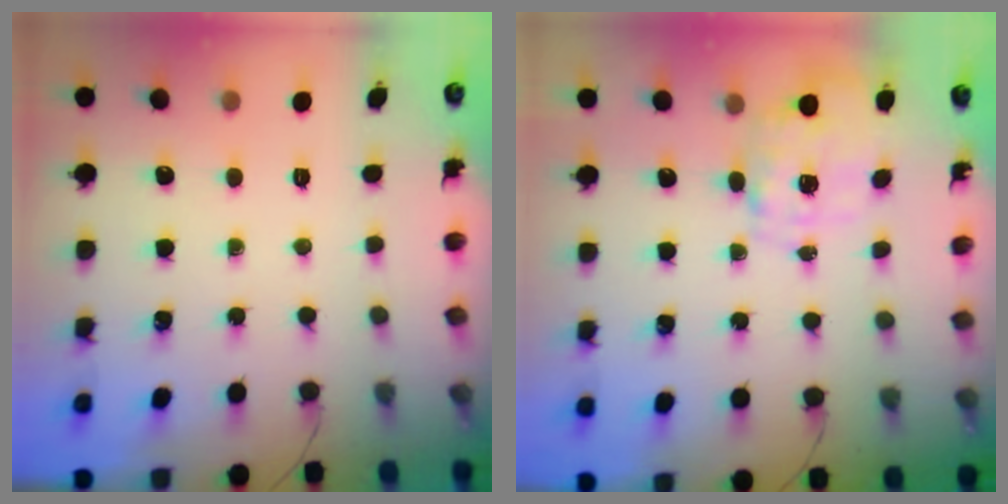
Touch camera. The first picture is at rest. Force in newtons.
{"total": 2.9, "press": 2.7, "slide": 0.9}